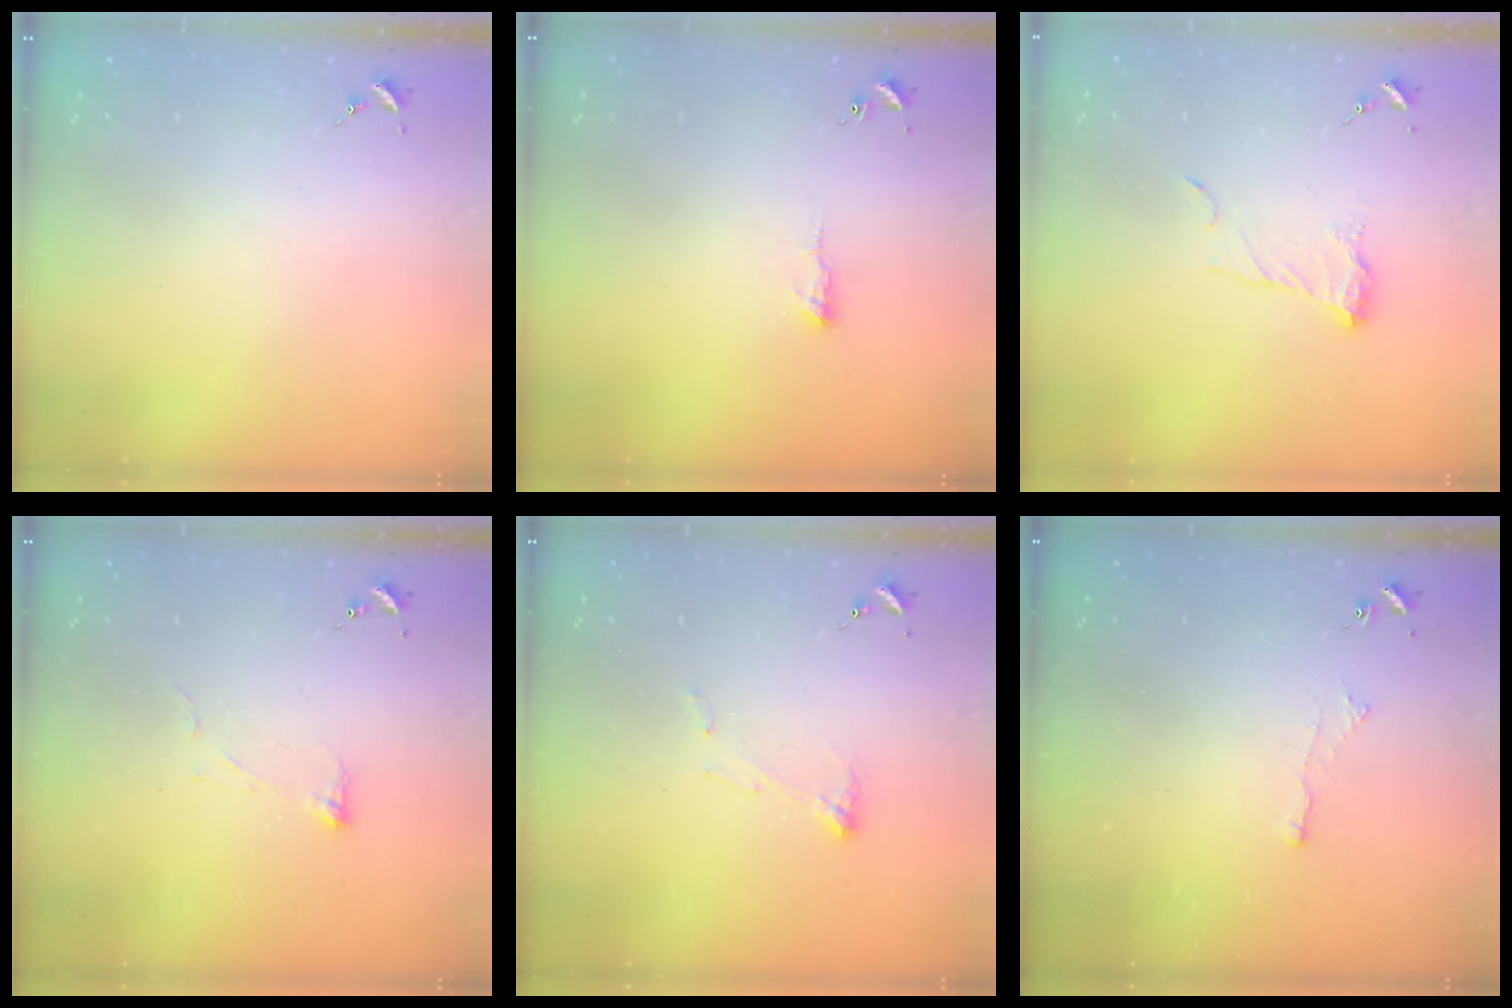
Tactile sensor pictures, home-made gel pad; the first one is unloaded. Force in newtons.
{"total": 3.4, "press": 3.4, "slide": 0.6}
{"total": 8.9, "press": 8.9, "slide": 0.6}
{"total": 3.3, "press": 3.3, "slide": 0.7}
{"total": 5.8, "press": 5.8, "slide": 0.3}
{"total": 2.8, "press": 2.7, "slide": 0.5}